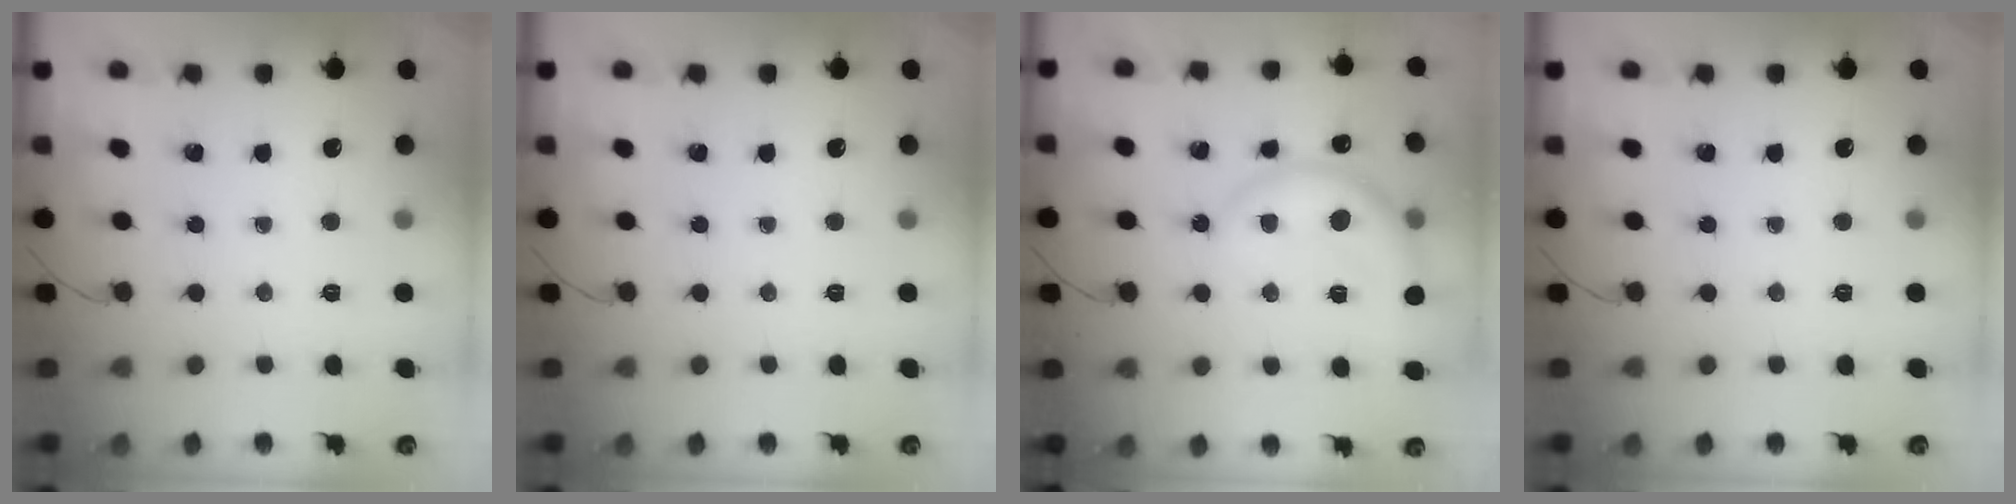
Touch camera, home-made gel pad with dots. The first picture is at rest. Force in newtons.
{"total": 0.0}
{"total": 9.8, "press": 9.8, "slide": 0.5}
{"total": 0.0}